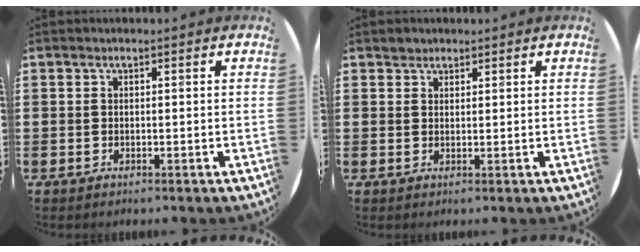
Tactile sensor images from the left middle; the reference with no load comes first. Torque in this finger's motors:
{"motor_torque": [0.18, -0.14, 0.00, 0.00]}